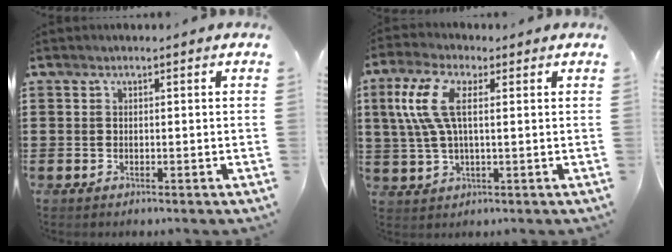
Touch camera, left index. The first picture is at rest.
{"total": 7.8, "force": [2.3, 3.1, 6.8], "torque": [-0.169, 0.000, 0.031]}